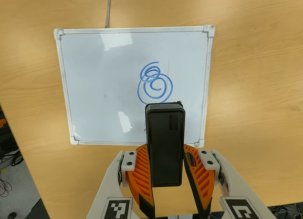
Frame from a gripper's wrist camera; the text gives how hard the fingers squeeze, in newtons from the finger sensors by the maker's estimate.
{"total": 5.8, "left": 5.8, "right": 5.9}